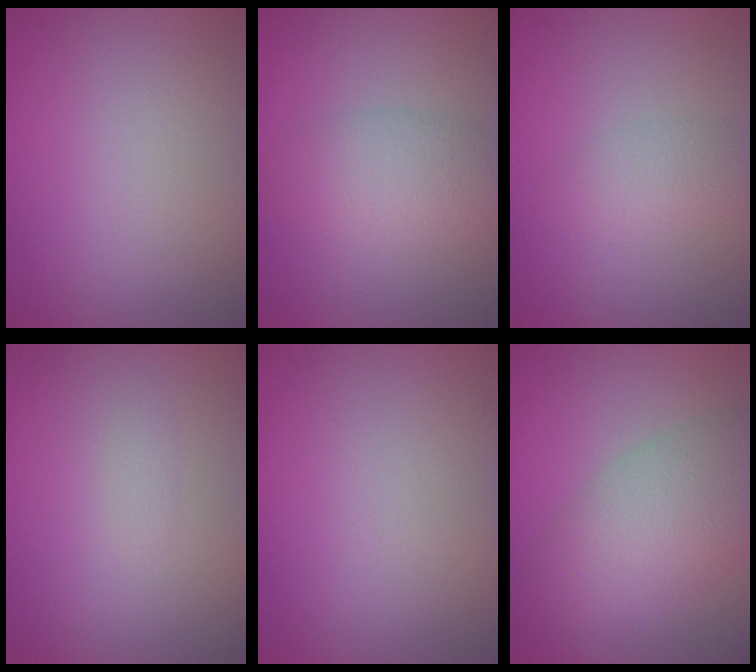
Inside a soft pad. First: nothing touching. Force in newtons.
{"total": 4.0, "press": 4.0, "slide": 0.1}
{"total": 1.9, "press": 1.9, "slide": 0.1}
{"total": 0.6, "press": 0.6, "slide": 0.0}
{"total": 0.0}
{"total": 6.4, "press": 6.4, "slide": 0.2}